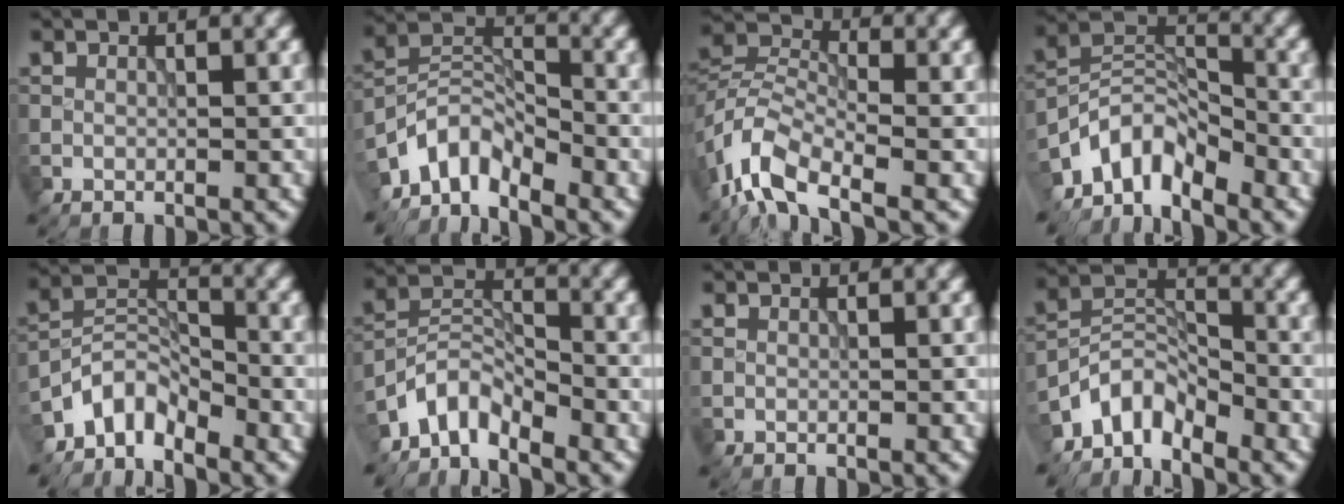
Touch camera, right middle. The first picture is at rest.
{"total": 5.5, "force": [-4.6, 2.2, 2.0], "torque": [-0.026, 0.002, -0.102]}
{"total": 7.0, "force": [-4.4, 3.2, 4.5], "torque": [-0.087, 0.004, -0.101]}
{"total": 6.3, "force": [-5.1, 2.7, 2.6], "torque": [-0.032, 0.000, -0.113]}
{"total": 4.2, "force": [-3.6, 1.8, 1.3], "torque": [-0.013, 0.007, -0.083]}
{"total": 4.3, "force": [-3.7, 1.6, 1.4], "torque": [-0.018, 0.006, -0.086]}
{"total": 0.0}
{"total": 4.7, "force": [-4.0, 1.9, 1.6], "torque": [-0.017, 0.005, -0.090]}